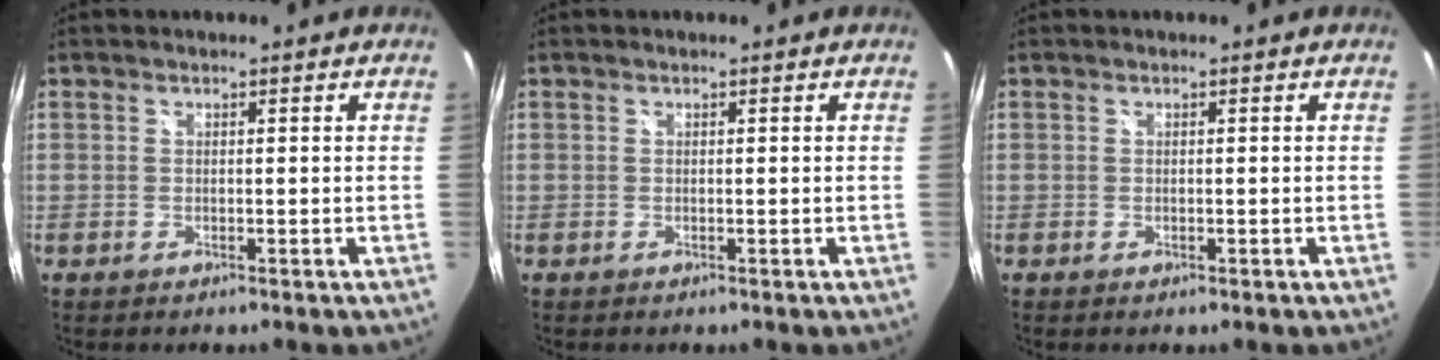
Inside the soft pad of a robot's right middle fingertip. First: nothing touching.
{"total": 0.0}
{"total": 0.0}